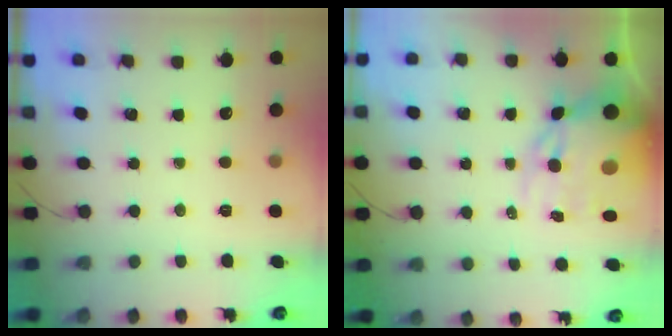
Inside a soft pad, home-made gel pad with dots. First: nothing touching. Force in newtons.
{"total": 15.0, "press": 14.6, "slide": 3.6}